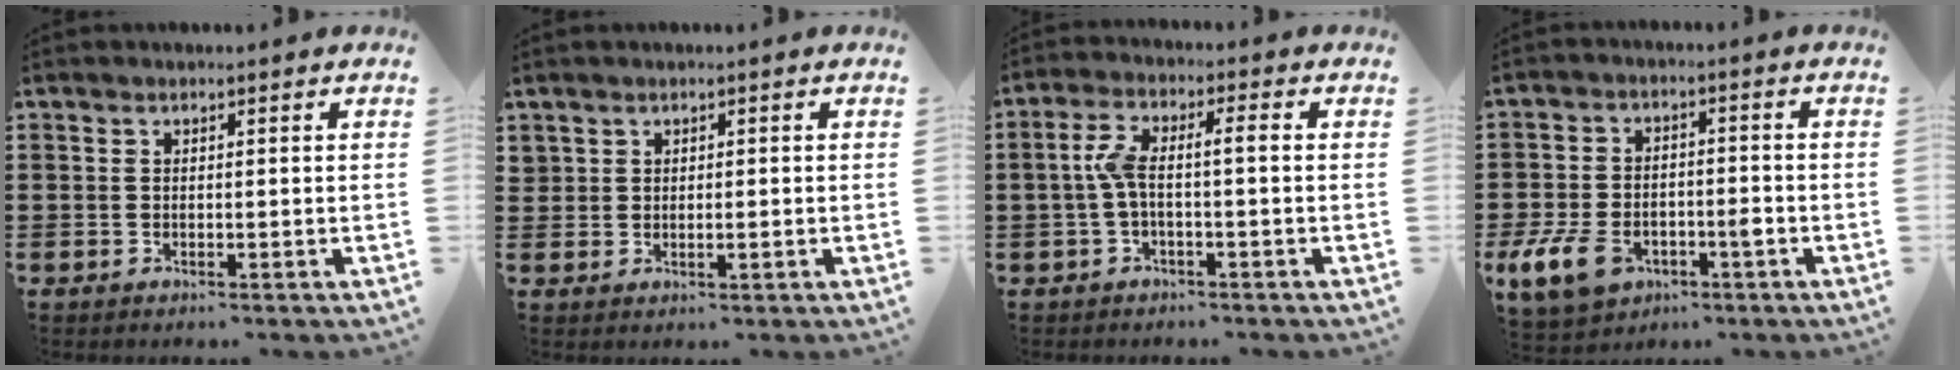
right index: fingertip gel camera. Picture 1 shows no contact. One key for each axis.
{"total": 1.0, "fx": 0.4, "fy": 0.6, "fz": 0.6, "tx": -0.014, "ty": 0.004, "tz": 0.007}
{"total": 5.2, "fx": -0.7, "fy": 1.2, "fz": 5.0, "tx": -0.111, "ty": -0.001, "tz": -0.023}
{"total": 8.0, "fx": -3.8, "fy": 4.6, "fz": 5.4, "tx": -0.137, "ty": 0.000, "tz": -0.076}